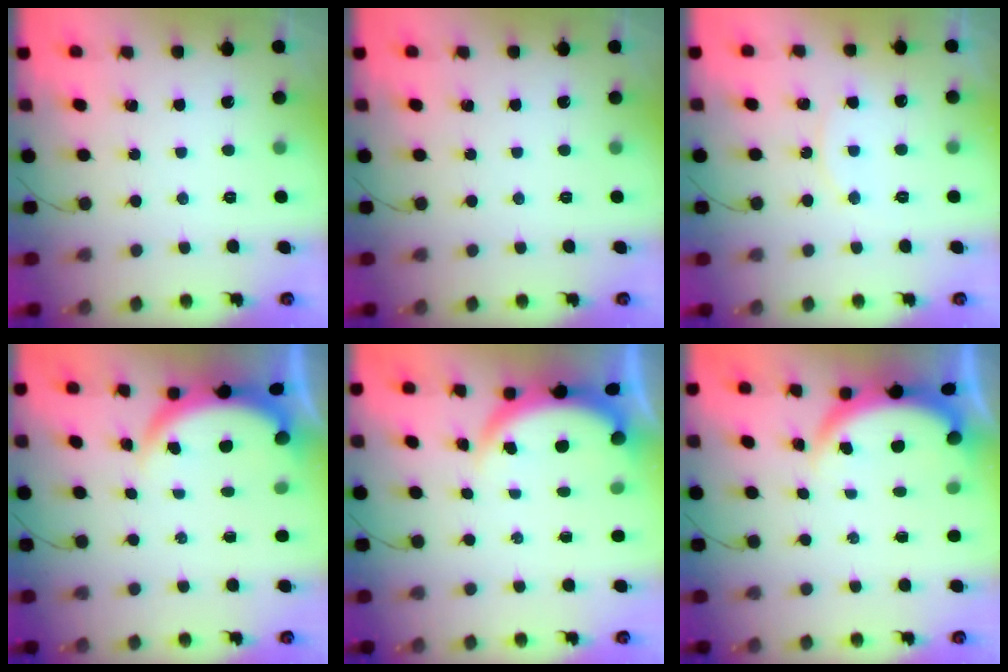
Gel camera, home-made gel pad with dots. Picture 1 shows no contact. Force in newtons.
{"total": 0.0}
{"total": 5.4, "press": 5.4, "slide": 0.4}
{"total": 3.8, "press": 3.8, "slide": 0.1}
{"total": 4.2, "press": 4.0, "slide": 1.3}
{"total": 3.9, "press": 3.9, "slide": 0.1}